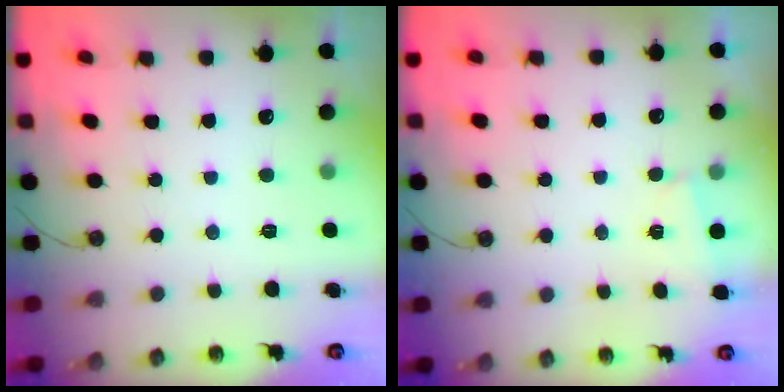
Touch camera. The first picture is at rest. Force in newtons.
{"total": 1.1, "press": 1.0, "slide": 0.3}